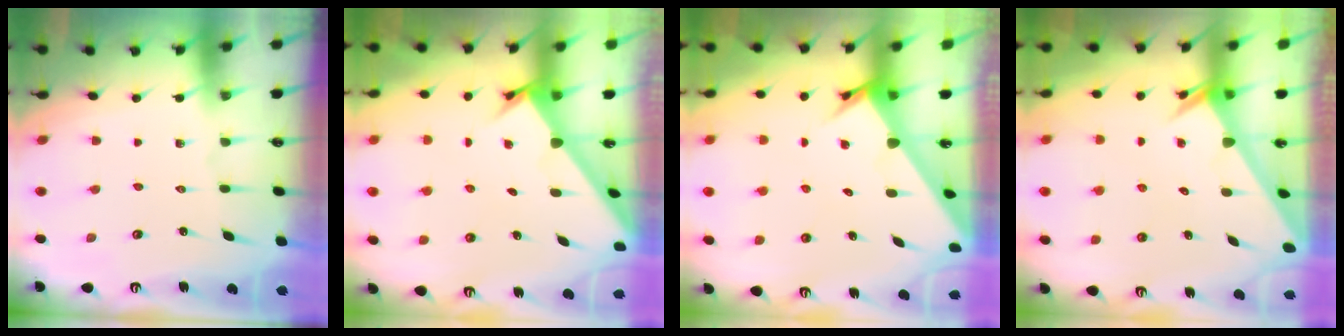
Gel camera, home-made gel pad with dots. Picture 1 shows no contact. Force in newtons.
{"total": 2.6, "press": 2.6, "slide": 0.3}
{"total": 3.6, "press": 3.6, "slide": 0.3}
{"total": 2.4, "press": 2.4, "slide": 0.1}